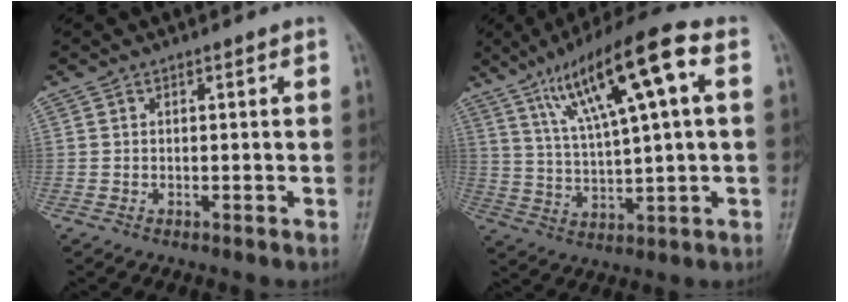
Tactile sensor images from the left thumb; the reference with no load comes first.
{"total": 16.7, "force": [6.5, 3.4, 15.0], "torque": [-0.259, 0.006, 0.114]}